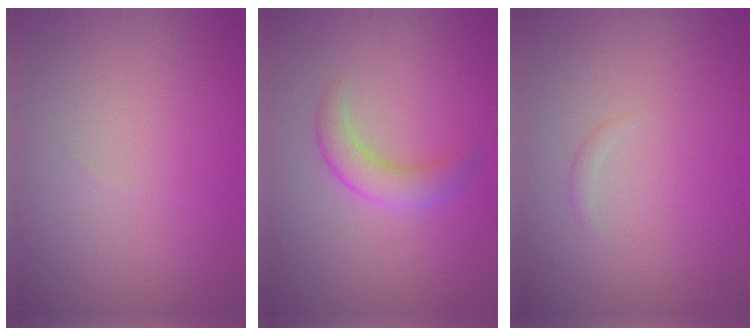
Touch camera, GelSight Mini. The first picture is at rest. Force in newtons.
{"total": 2.9, "press": 2.9, "slide": 0.2}
{"total": 0.5, "press": 0.5, "slide": 0.0}